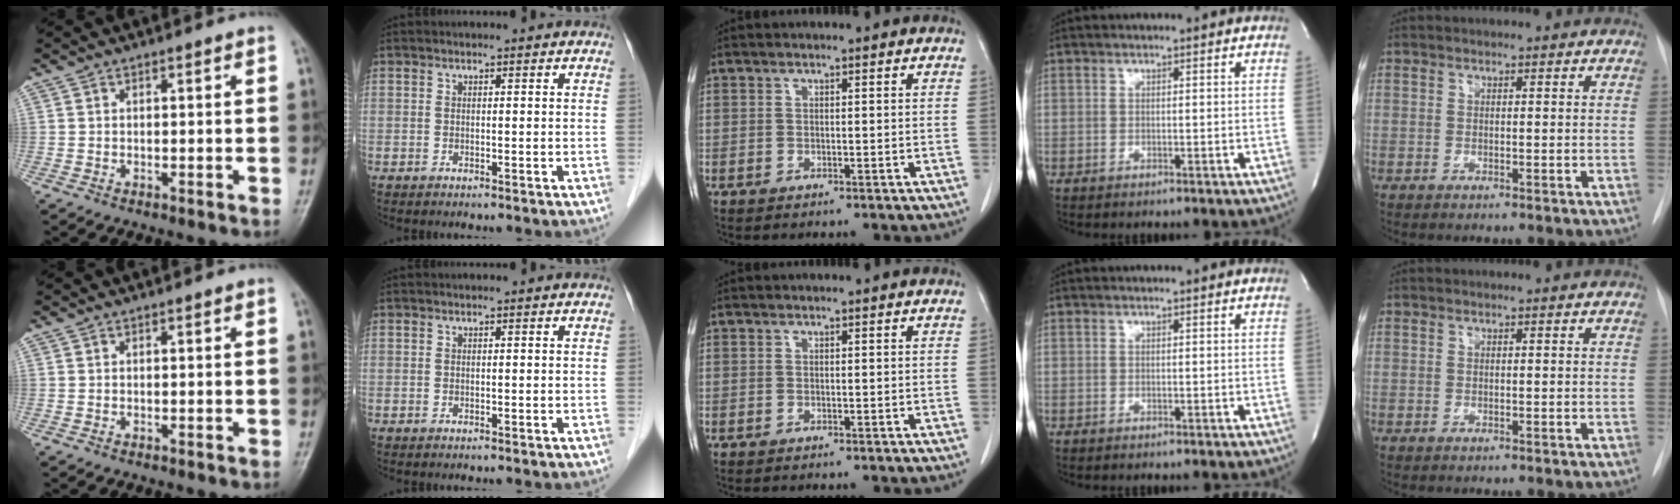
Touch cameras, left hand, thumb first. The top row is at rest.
{}